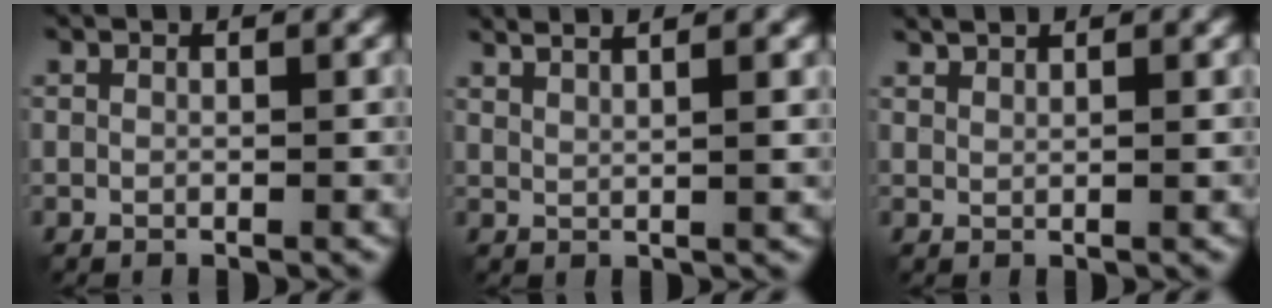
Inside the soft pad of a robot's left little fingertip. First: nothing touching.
{"total": 3.9, "force": [2.8, 0.9, 2.5], "torque": [-0.021, 0.012, 0.022]}
{"total": 1.5, "force": [1.3, 0.3, 0.8], "torque": [-0.006, 0.003, 0.018]}